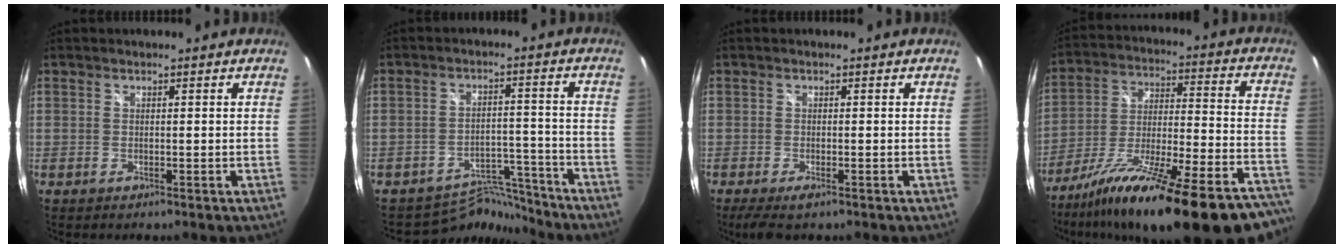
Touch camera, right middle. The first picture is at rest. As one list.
[{"total": 7.4, "force": [-7.2, 1.6, -1.0], "torque": [0.006, 0.021, -0.114]}, {"total": 4.5, "force": [-3.0, 1.1, 3.2], "torque": [-0.067, -0.022, -0.048]}, {"total": 33.6, "force": [-26.1, 5.9, 20.2], "torque": [-0.295, -0.058, -0.380]}]